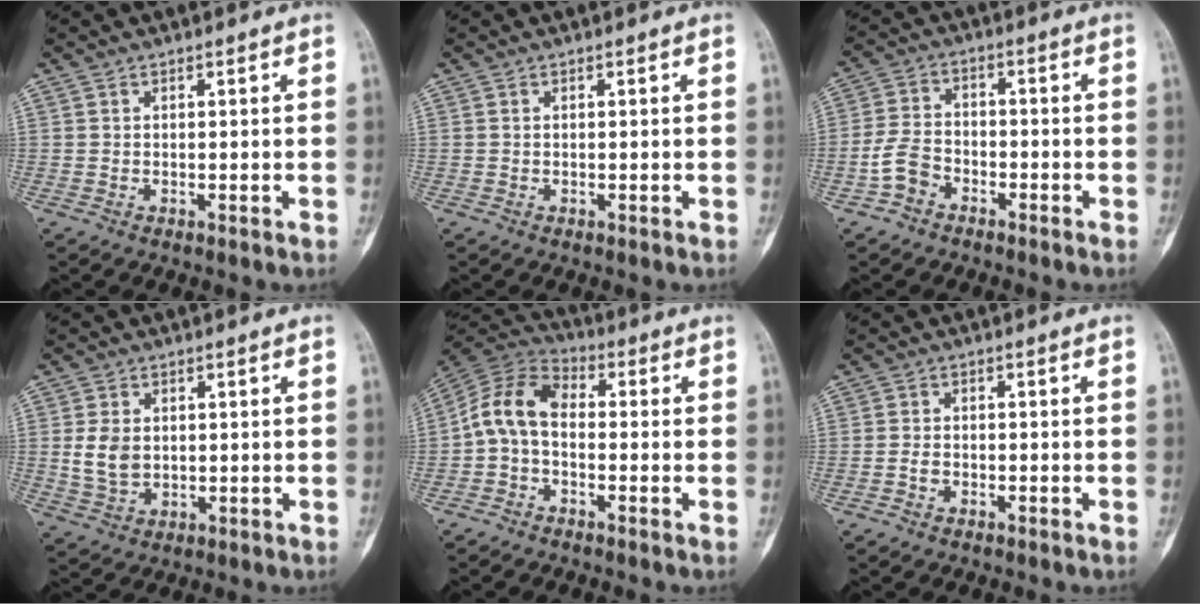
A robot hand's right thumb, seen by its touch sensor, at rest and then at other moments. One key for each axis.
{"total": 0.0}
{"total": 5.8, "fx": -3.2, "fy": 3.9, "fz": 2.9, "tx": -0.052, "ty": 0.027, "tz": -0.065}
{"total": 5.8, "fx": 0.5, "fy": 4.2, "fz": 4.0, "tx": -0.067, "ty": -0.003, "tz": 0.018}
{"total": 9.1, "fx": -1.0, "fy": 5.9, "fz": 6.8, "tx": -0.124, "ty": 0.030, "tz": -0.037}
{"total": 1.6, "fx": -0.9, "fy": 1.0, "fz": 0.9, "tx": -0.016, "ty": 0.008, "tz": -0.020}